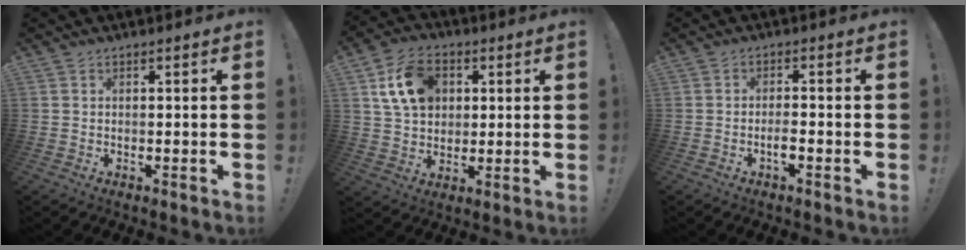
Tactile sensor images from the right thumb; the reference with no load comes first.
{"total": 14.4, "force": [4.8, 10.6, 8.6], "torque": [-0.135, -0.005, 0.096]}
{"total": 3.0, "force": [-1.6, 0.5, 2.4], "torque": [-0.049, 0.002, -0.026]}